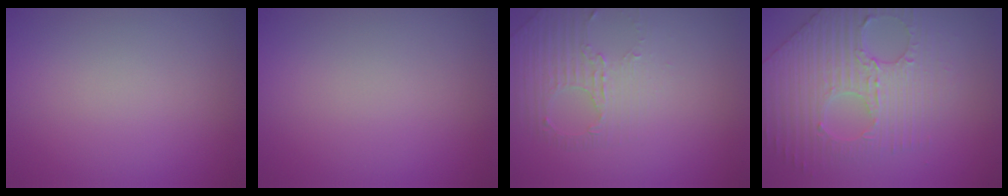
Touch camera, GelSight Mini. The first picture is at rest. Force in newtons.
{"total": 0.0}
{"total": 1.8, "press": 1.5, "slide": 1.0}
{"total": 5.3, "press": 5.0, "slide": 1.9}